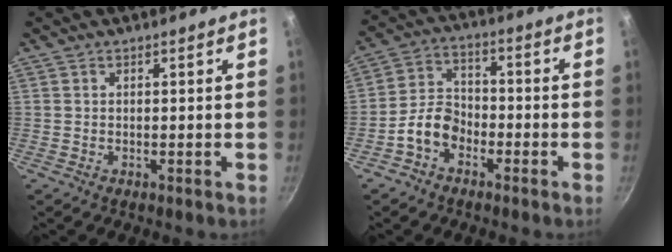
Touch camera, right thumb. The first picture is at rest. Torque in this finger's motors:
{"motor_torque": [1.24, 1.21, 1.14, -0.71, 0.04]}